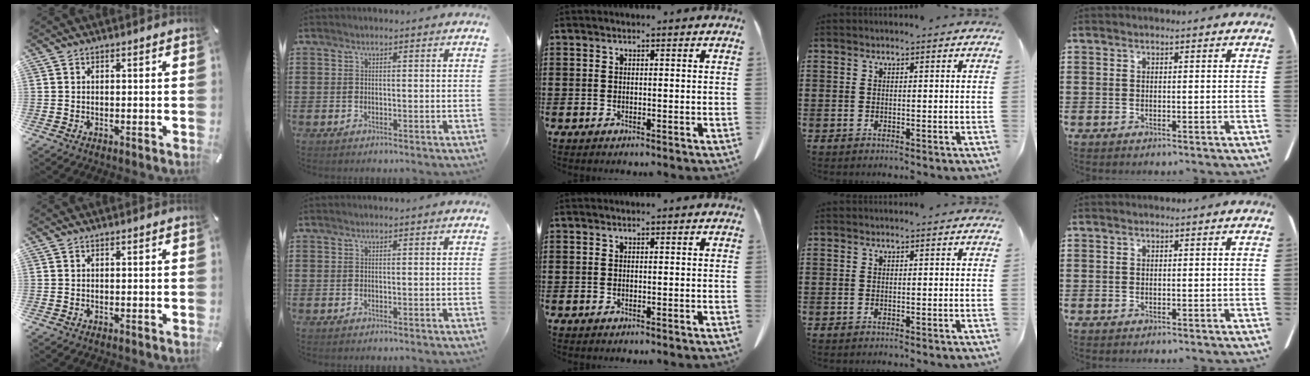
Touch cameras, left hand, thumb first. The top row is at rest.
{}